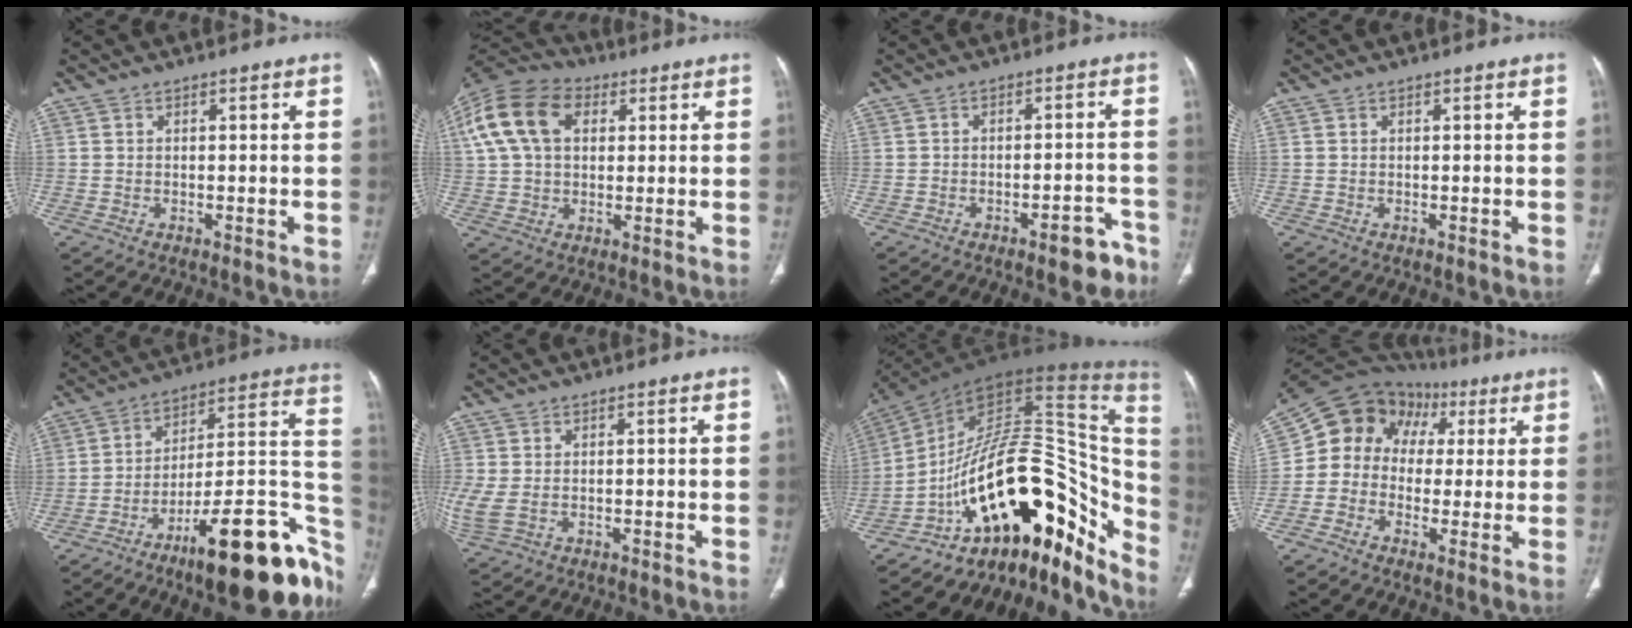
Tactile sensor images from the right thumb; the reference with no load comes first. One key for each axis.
{"total": 17.0, "fx": 5.0, "fy": 11.6, "fz": 11.4, "tx": -0.227, "ty": 0.021, "tz": 0.084}
{"total": 5.9, "fx": -4.0, "fy": 2.1, "fz": 3.8, "tx": -0.031, "ty": 0.034, "tz": -0.045}
{"total": 0.0}
{"total": 28.1, "fx": -13.6, "fy": 8.4, "fz": 23.1, "tx": -0.231, "ty": 0.089, "tz": -0.197}
{"total": 3.9, "fx": -0.2, "fy": 2.3, "fz": 3.1, "tx": -0.094, "ty": 0.002, "tz": 0.006}
{"total": 31.2, "fx": -14.3, "fy": 15.6, "fz": 22.9, "tx": -0.232, "ty": 0.130, "tz": -0.209}
{"total": 14.6, "fx": 2.7, "fy": 12.8, "fz": 6.4, "tx": -0.074, "ty": 0.054, "tz": 0.042}